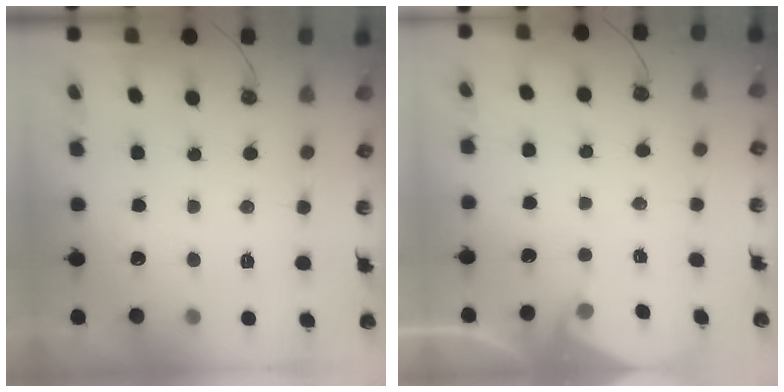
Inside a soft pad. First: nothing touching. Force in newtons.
{"total": 3.0, "press": 2.9, "slide": 0.4}